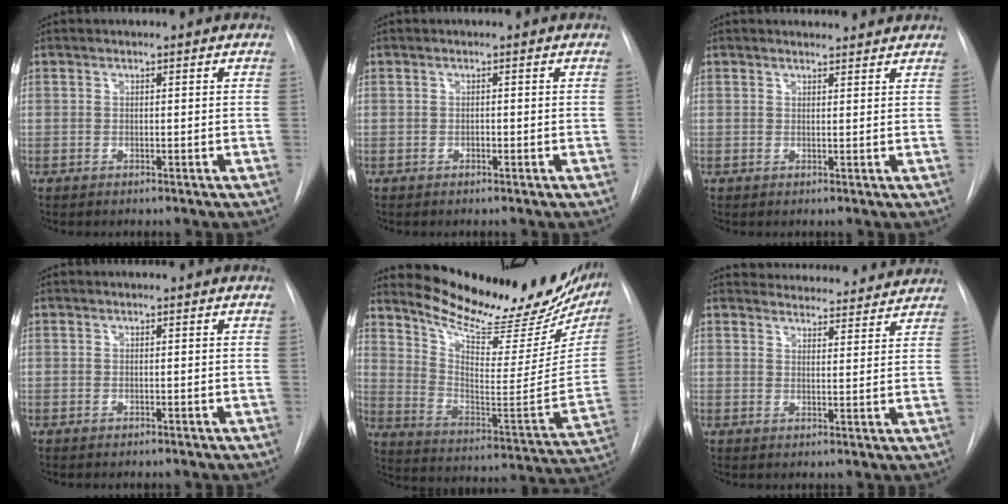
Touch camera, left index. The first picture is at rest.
{"total": 0.0}
{"total": 4.9, "force": [4.7, 0.9, 0.8], "torque": [-0.010, 0.013, 0.051]}
{"total": 0.0}
{"total": 26.4, "force": [22.8, 6.7, 11.5], "torque": [-0.178, -0.072, 0.307]}
{"total": 13.9, "force": [13.5, 3.0, 1.6], "torque": [-0.002, 0.006, 0.157]}